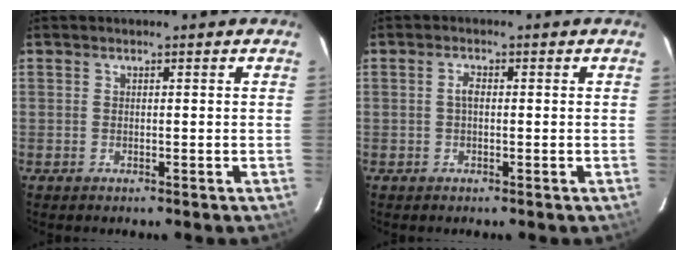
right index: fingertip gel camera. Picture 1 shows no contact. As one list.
[{"total": 1.5, "force": [0.0, 0.8, 1.3], "torque": [-0.026, 0.006, -0.002]}]